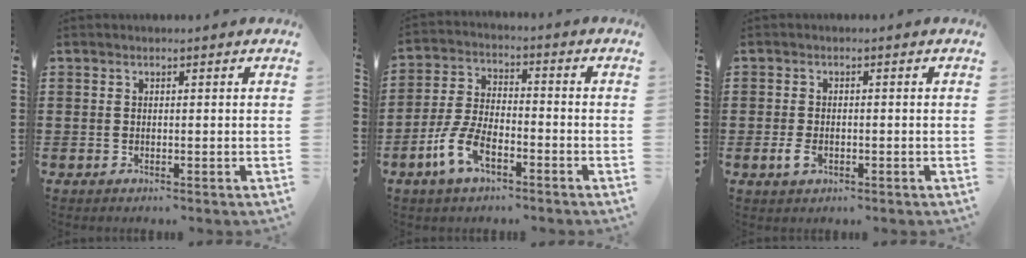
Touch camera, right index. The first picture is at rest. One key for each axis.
{"total": 7.3, "fx": -4.0, "fy": 3.3, "fz": 5.1, "tx": -0.132, "ty": -0.002, "tz": -0.082}
{"total": 2.3, "fx": -0.9, "fy": 1.3, "fz": 1.7, "tx": -0.047, "ty": -0.008, "tz": -0.019}